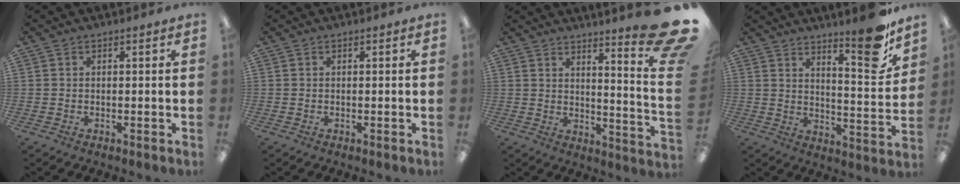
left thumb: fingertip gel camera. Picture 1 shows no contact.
{"total": 0.0}
{"total": 12.3, "force": [7.8, 1.7, 9.3], "torque": [-0.129, -0.078, 0.129]}
{"total": 13.1, "force": [10.0, 2.6, 8.0], "torque": [-0.095, -0.081, 0.161]}